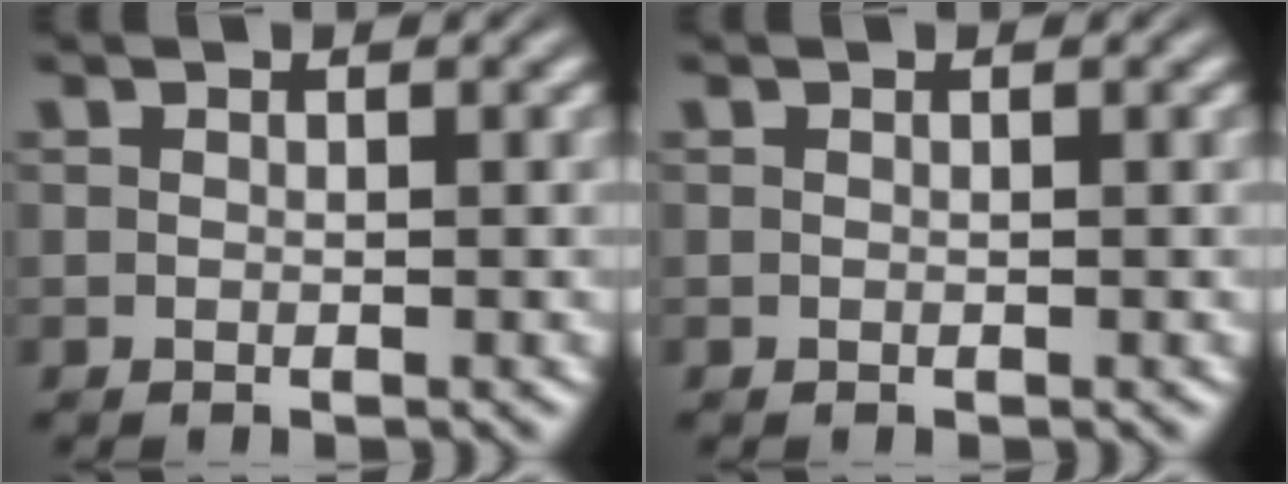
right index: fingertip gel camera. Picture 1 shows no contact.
{"total": 0.0}